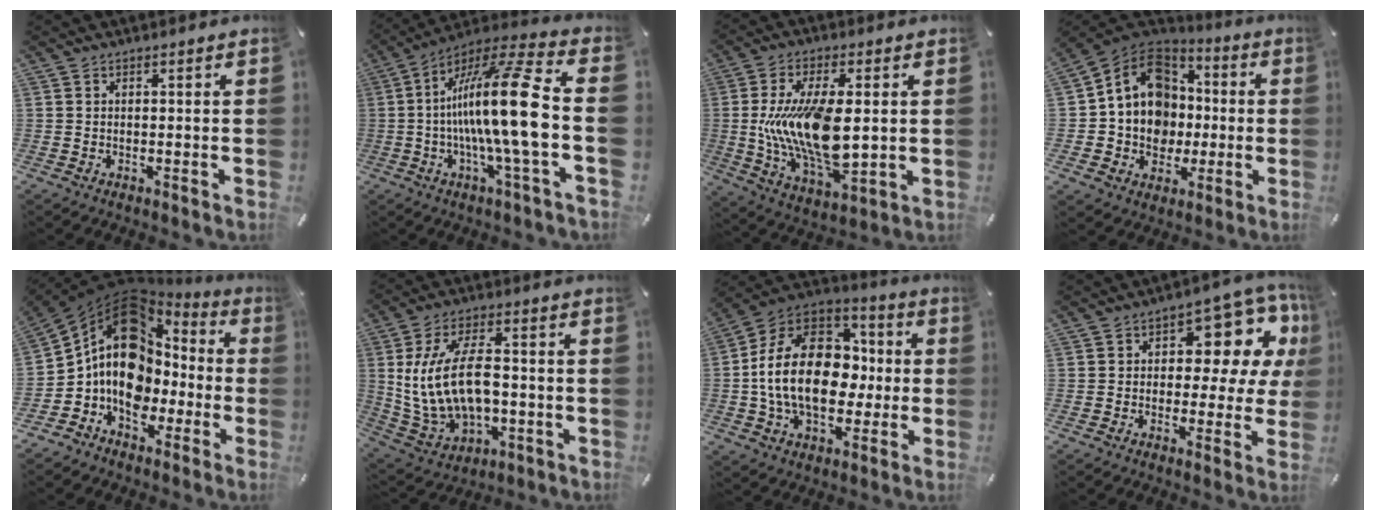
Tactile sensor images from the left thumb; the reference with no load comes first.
{"total": 21.3, "force": [-0.9, 2.2, 21.2], "torque": [-0.415, -0.014, -0.030]}
{"total": 17.3, "force": [1.1, 8.2, 15.2], "torque": [-0.313, -0.024, 0.017]}
{"total": 13.3, "force": [0.1, 12.1, 5.3], "torque": [-0.101, -0.001, 0.009]}
{"total": 14.7, "force": [3.2, 11.9, 8.0], "torque": [-0.151, -0.048, 0.053]}
{"total": 16.1, "force": [0.1, 9.9, 12.6], "torque": [-0.265, 0.002, 0.008]}
{"total": 22.0, "force": [-1.9, 15.6, 15.4], "torque": [-0.305, 0.020, -0.028]}
{"total": 12.7, "force": [4.9, 7.6, 8.9], "torque": [-0.108, -0.039, 0.082]}